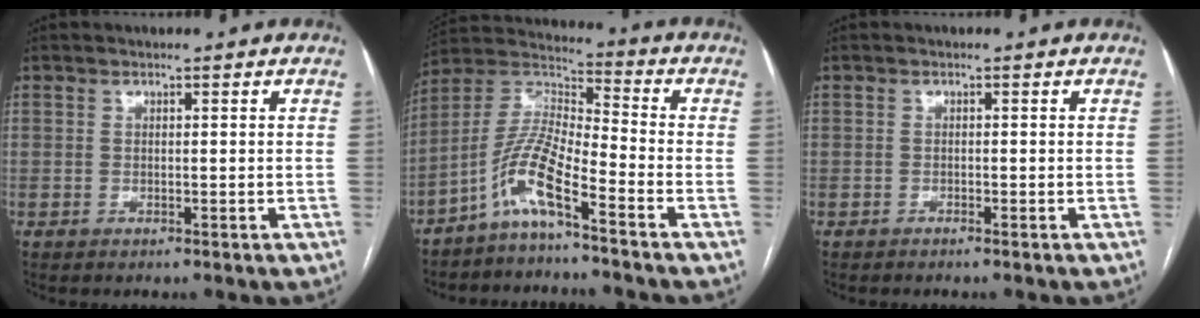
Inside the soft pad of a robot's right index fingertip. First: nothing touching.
{"total": 9.2, "force": [-5.7, 0.7, 7.2], "torque": [-0.157, 0.010, -0.121]}
{"total": 0.6, "force": [-0.5, 0.0, 0.3], "torque": [-0.008, -0.001, -0.009]}